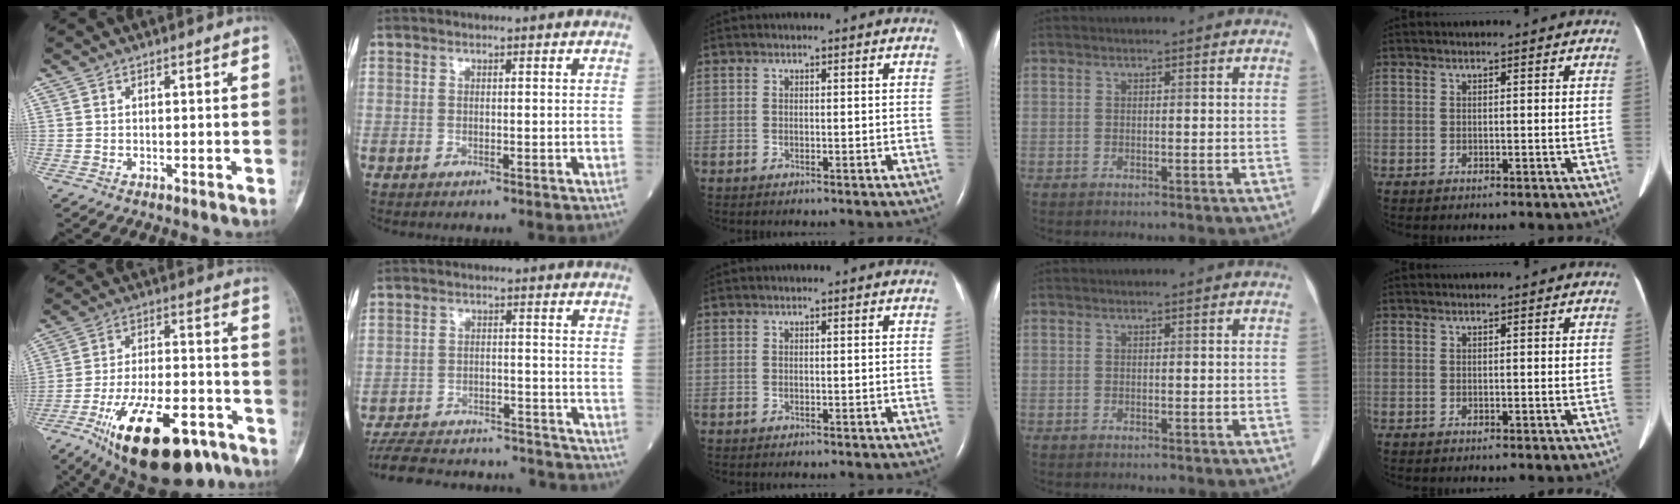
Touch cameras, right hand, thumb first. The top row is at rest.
{"thumb": {"total": 25.0, "force": [-14.3, 10.3, 17.8], "torque": [-0.281, 0.059, -0.225]}, "index": {"total": 23.2, "force": [-21.8, 4.3, 6.8], "torque": [-0.130, -0.007, -0.298]}}